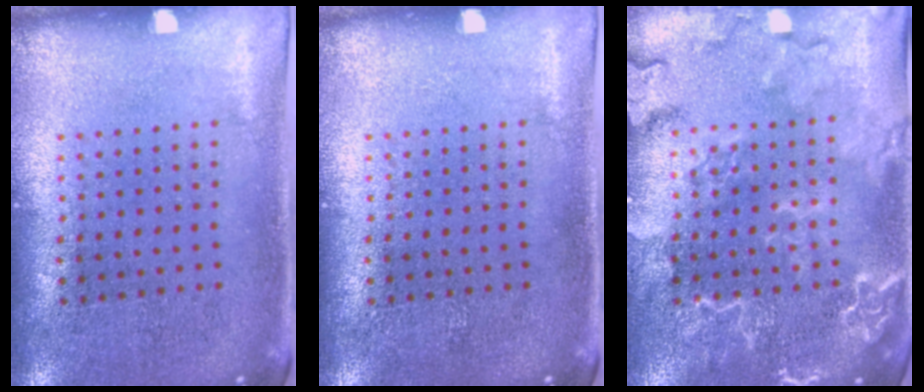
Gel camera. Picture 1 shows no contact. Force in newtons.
{"total": 0.0}
{"total": 2.4, "press": 2.4, "slide": 0.3}